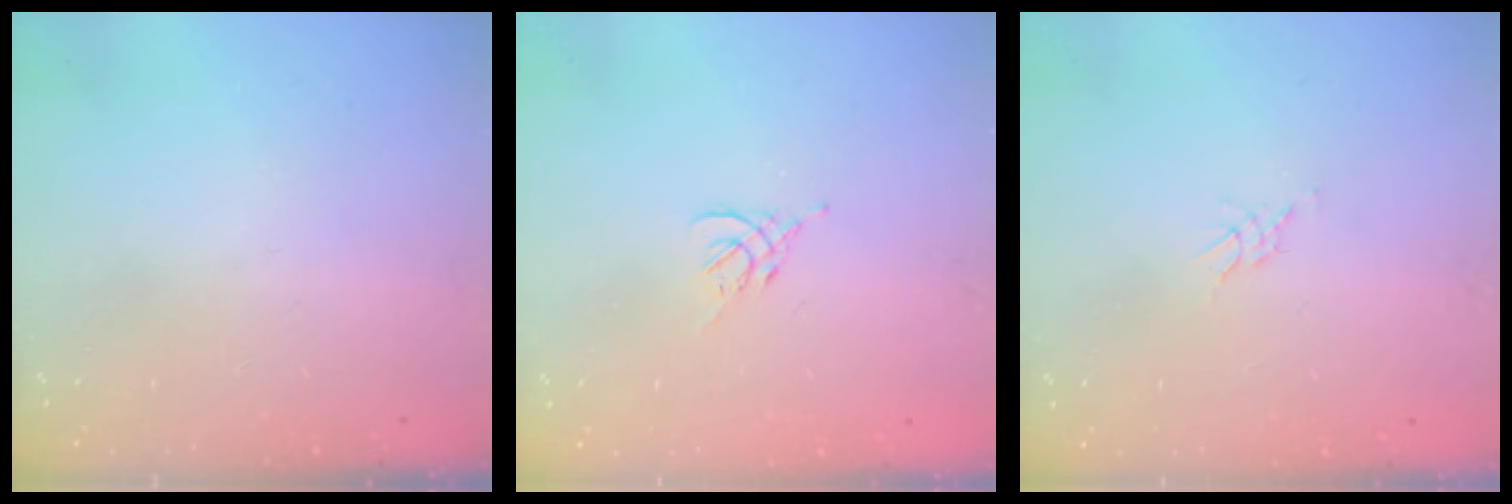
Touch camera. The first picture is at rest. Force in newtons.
{"total": 1.2, "press": 1.1, "slide": 0.5}
{"total": 1.4, "press": 1.4, "slide": 0.2}